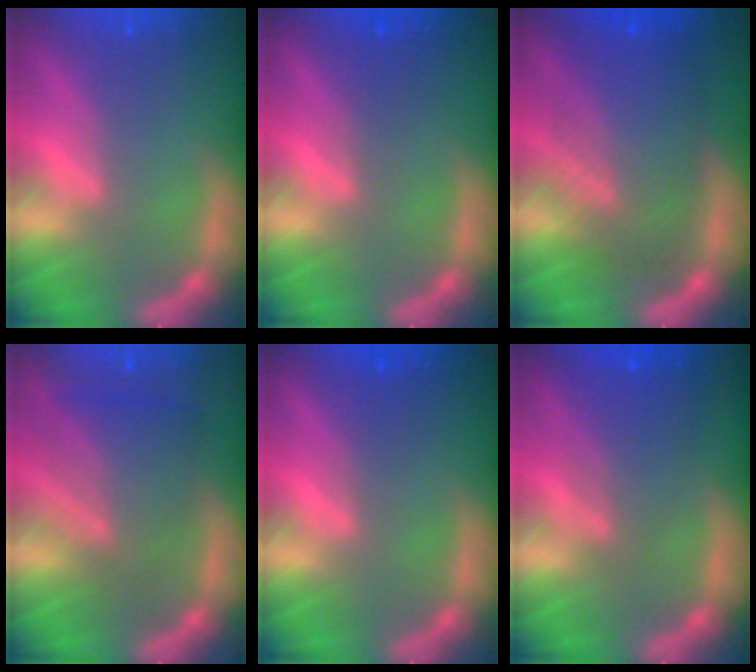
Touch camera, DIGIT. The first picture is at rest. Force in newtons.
{"total": 1.5}
{"total": 9.0}
{"total": 6.1}
{"total": 1.5}
{"total": 4.6}